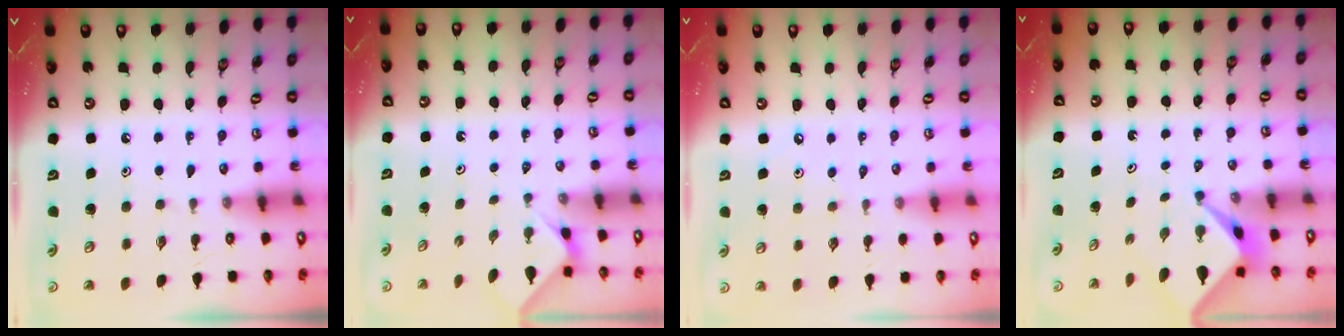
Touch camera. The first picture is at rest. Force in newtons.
{"total": 1.3, "press": 1.3, "slide": 0.4}
{"total": 4.0, "press": 3.9, "slide": 0.6}
{"total": 2.3, "press": 2.3, "slide": 0.3}